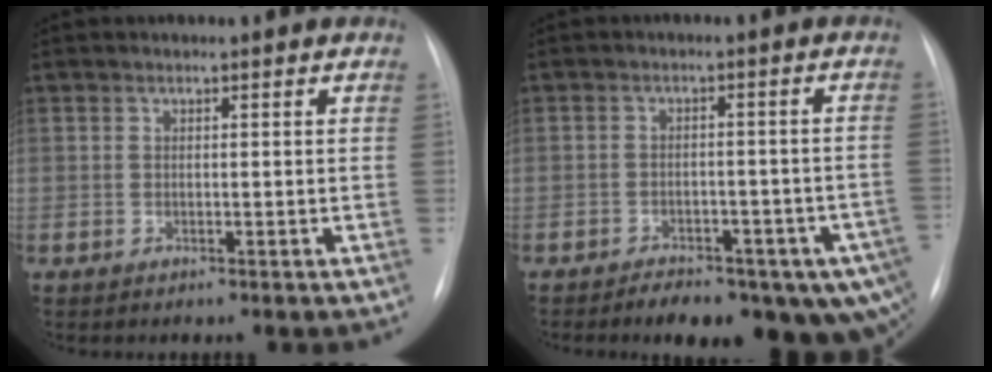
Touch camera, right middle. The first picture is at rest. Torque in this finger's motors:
{"motor_torque": [1.06, -1.08, 0.28, 0.11]}